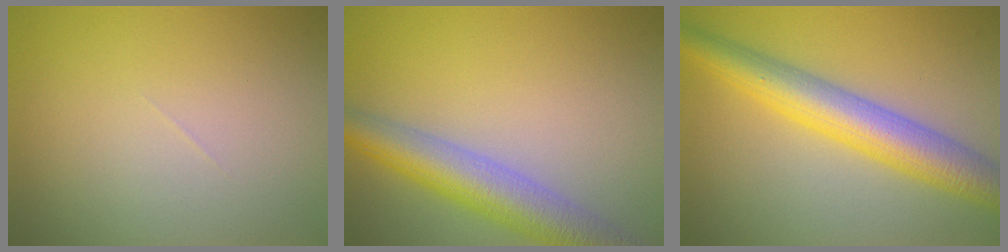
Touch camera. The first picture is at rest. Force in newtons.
{"total": 6.2, "press": 6.2, "slide": 0.1}
{"total": 6.9, "press": 6.9, "slide": 0.1}